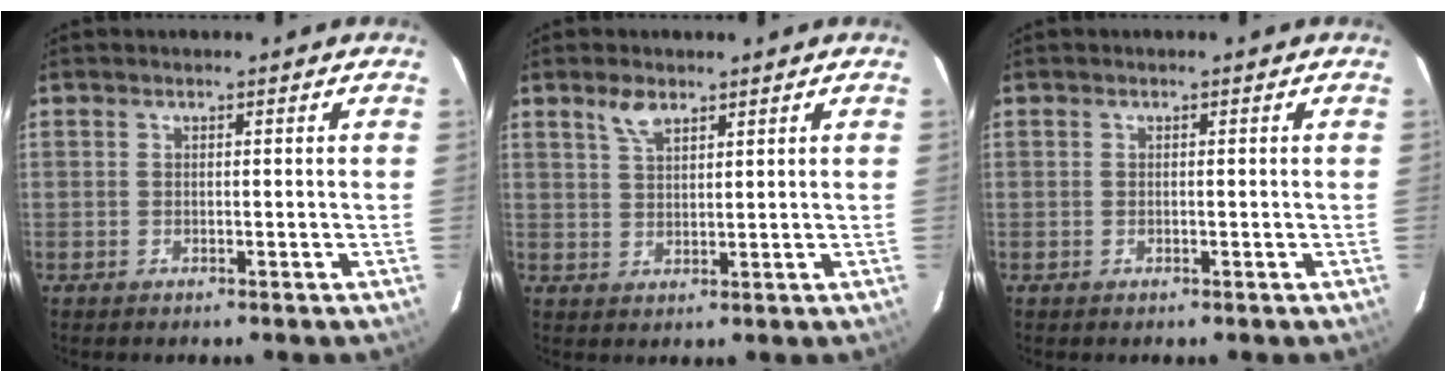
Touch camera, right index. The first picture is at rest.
{"total": 3.6, "force": [2.5, 1.6, 2.1], "torque": [-0.038, 0.005, 0.049]}
{"total": 0.0}